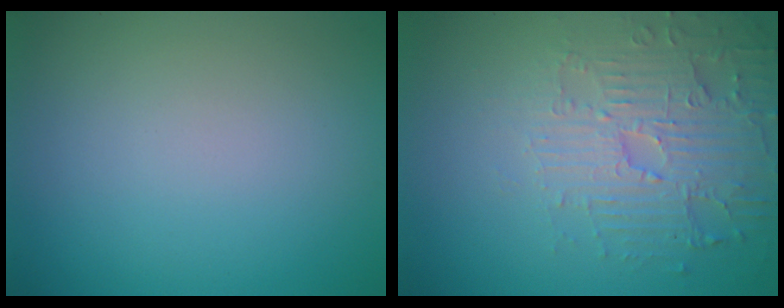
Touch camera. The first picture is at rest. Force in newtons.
{"total": 5.0, "press": 3.9, "slide": 3.2}